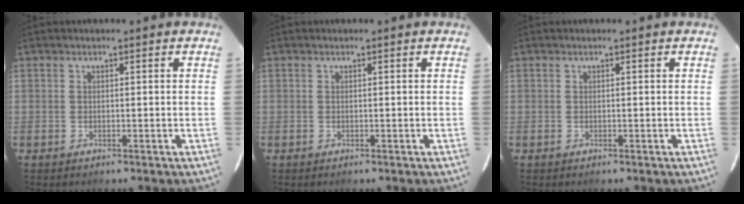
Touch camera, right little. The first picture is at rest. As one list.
[{"total": 0.0}, {"total": 0.0}]